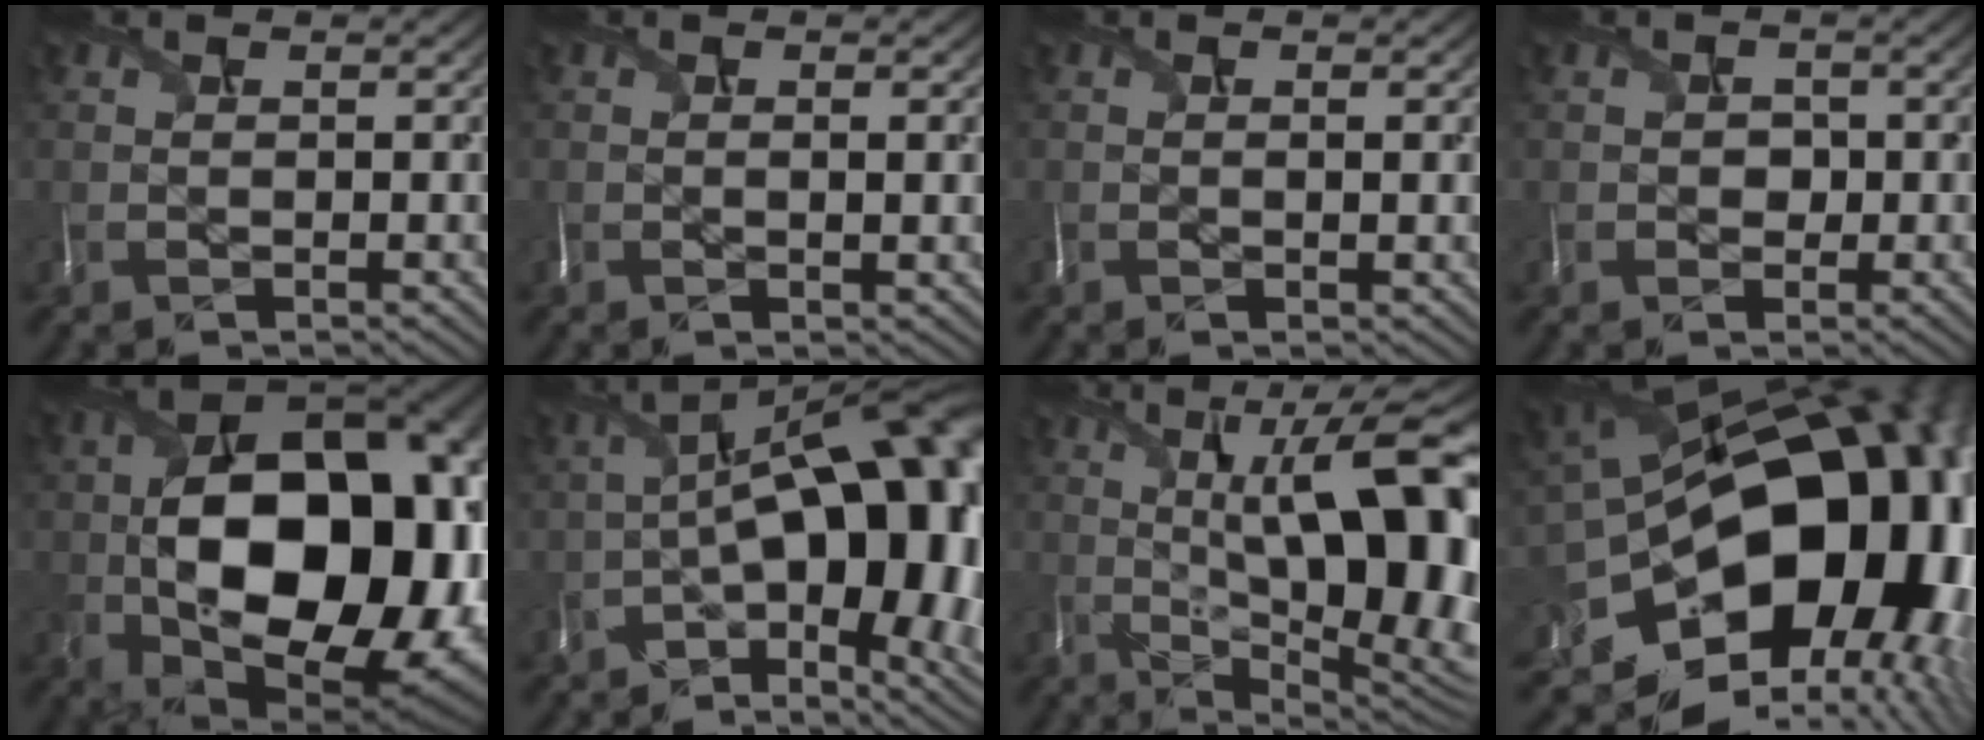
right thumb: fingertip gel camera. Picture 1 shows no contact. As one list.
[{"total": 2.7, "force": [0.0, 0.8, 2.6], "torque": [-0.038, 0.008, 0.008]}, {"total": 2.1, "force": [0.0, 0.6, 2.0], "torque": [-0.030, 0.008, 0.006]}, {"total": 1.0, "force": [-0.5, 0.9, -0.2], "torque": [-0.022, -0.003, 0.007]}, {"total": 19.1, "force": [-1.7, 12.4, 14.5], "torque": [-0.265, -0.035, 0.009]}, {"total": 19.6, "force": [-1.8, 8.9, 17.4], "torque": [-0.245, 0.001, -0.005]}, {"total": 18.1, "force": [2.0, 7.2, 16.5], "torque": [-0.237, 0.027, 0.044]}, {"total": 19.2, "force": [-4.2, 12.7, 13.8], "torque": [-0.249, -0.049, -0.049]}]